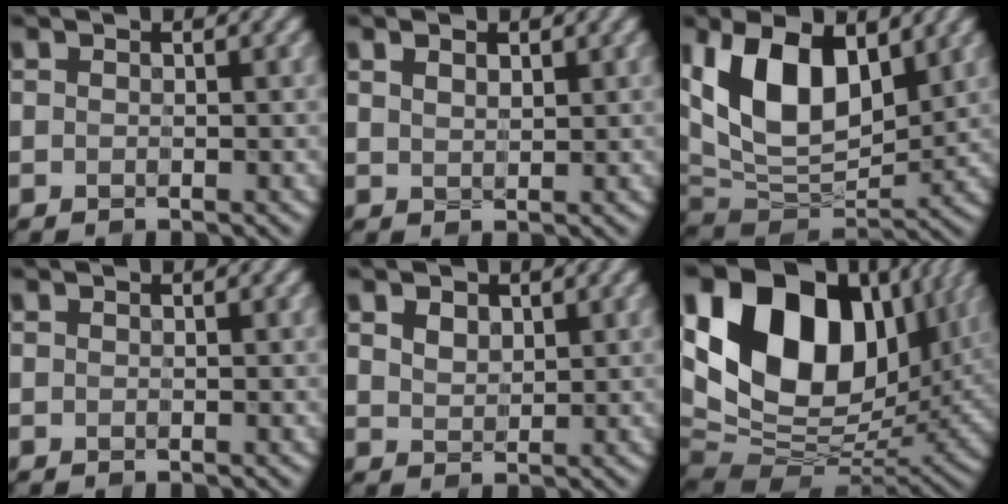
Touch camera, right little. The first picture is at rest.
{"total": 1.7, "force": [0.9, 0.9, 1.1], "torque": [-0.021, 0.003, 0.018]}
{"total": 12.0, "force": [3.6, 6.7, 9.2], "torque": [-0.183, 0.004, 0.061]}
{"total": 0.0}
{"total": 2.1, "force": [0.8, 1.5, 1.2], "torque": [-0.030, -0.001, 0.014]}
{"total": 18.9, "force": [6.3, 12.2, 12.9], "torque": [-0.252, 0.041, 0.104]}